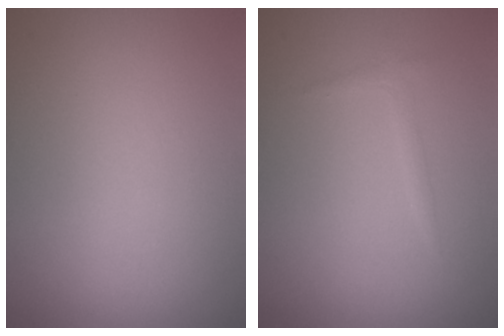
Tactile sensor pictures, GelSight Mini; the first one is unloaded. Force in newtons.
{"total": 0.8, "press": 0.8, "slide": 0.1}